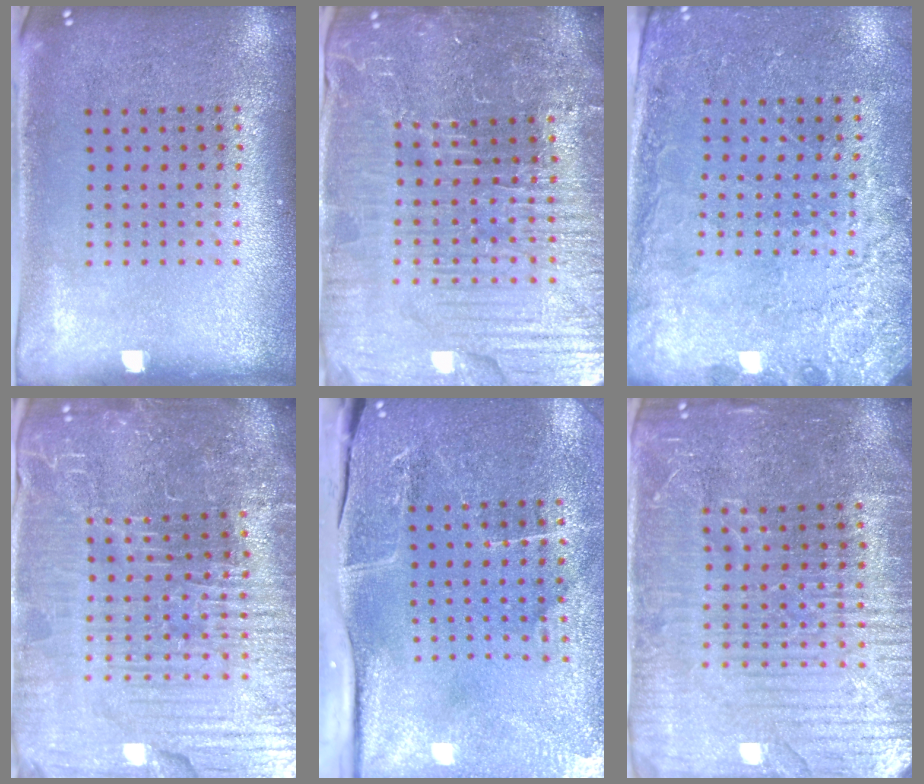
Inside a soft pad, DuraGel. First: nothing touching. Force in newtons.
{"total": 6.3, "press": 5.7, "slide": 2.7}
{"total": 2.5, "press": 2.4, "slide": 0.8}
{"total": 7.0, "press": 6.3, "slide": 3.2}
{"total": 4.2, "press": 3.8, "slide": 1.9}
{"total": 4.8, "press": 4.5, "slide": 1.7}